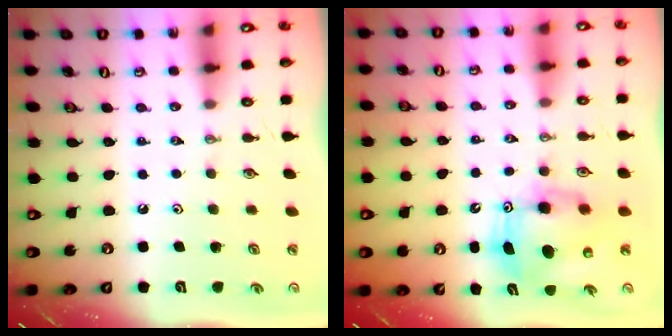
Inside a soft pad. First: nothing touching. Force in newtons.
{"total": 8.8, "press": 8.6, "slide": 1.9}